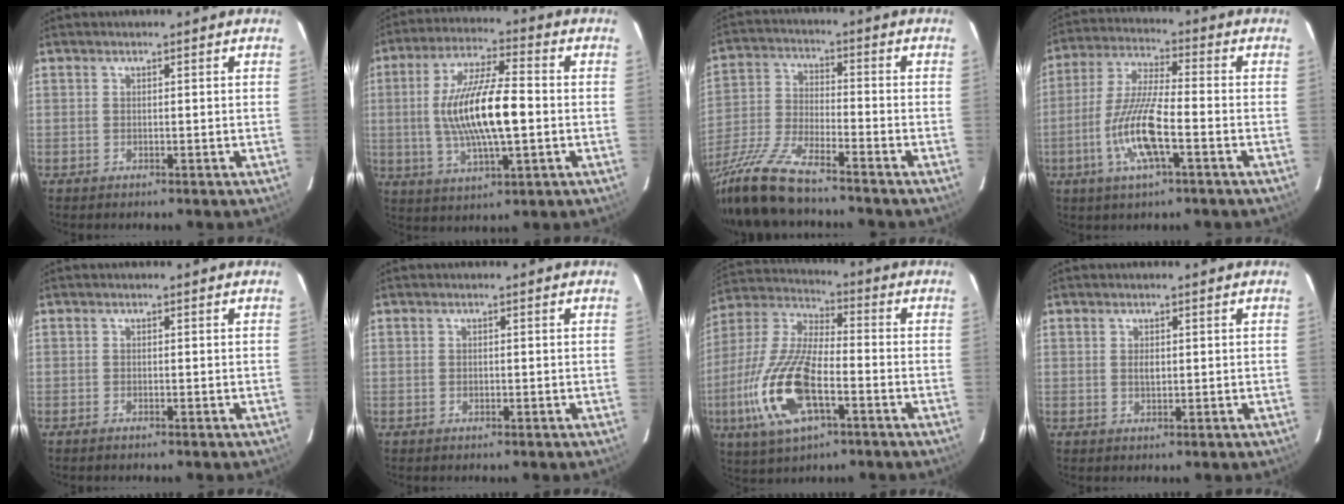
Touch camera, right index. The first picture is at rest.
{"total": 15.3, "force": [-0.8, 4.1, 14.7], "torque": [-0.281, 0.002, -0.012]}
{"total": 15.2, "force": [-12.7, 2.2, 8.0], "torque": [-0.176, -0.033, -0.243]}
{"total": 12.5, "force": [-4.5, 2.0, 11.5], "torque": [-0.243, -0.006, -0.089]}
{"total": 0.7, "force": [-0.6, 0.1, 0.2], "torque": [-0.004, -0.003, -0.014]}
{"total": 0.9, "force": [-0.3, 0.7, 0.4], "torque": [-0.008, 0.000, -0.006]}
{"total": 18.7, "force": [-6.4, 7.4, 15.9], "torque": [-0.349, -0.016, -0.124]}
{"total": 1.5, "force": [0.3, 0.9, 1.2], "torque": [-0.020, 0.001, 0.005]}